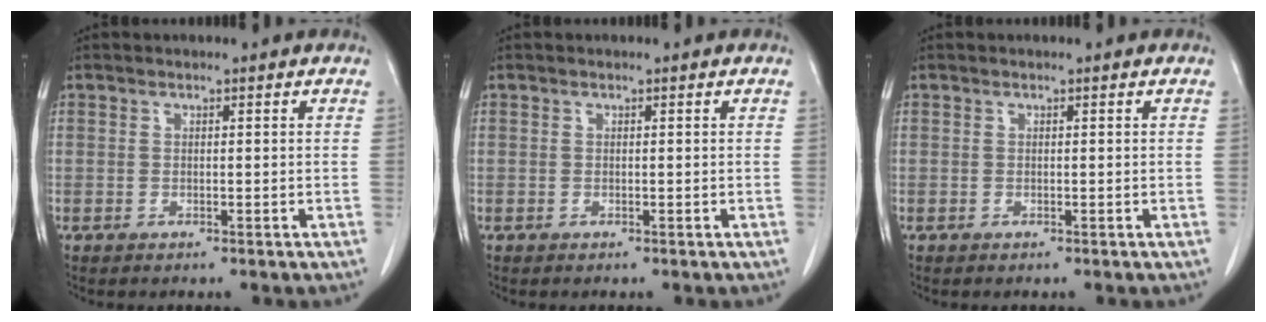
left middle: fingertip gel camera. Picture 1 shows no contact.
{"total": 0.0}
{"total": 0.0}